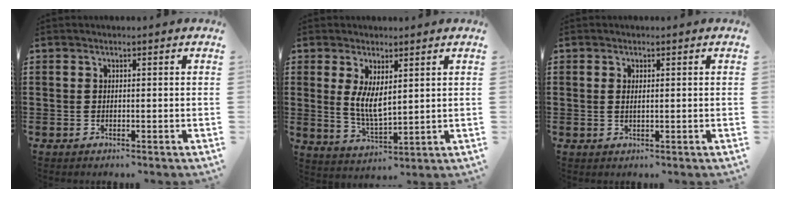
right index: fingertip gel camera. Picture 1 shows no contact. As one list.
[{"total": 5.4, "force": [1.4, 2.2, 4.7], "torque": [-0.101, -0.001, 0.024]}, {"total": 0.8, "force": [0.2, 0.2, 0.8], "torque": [-0.016, 0.001, 0.003]}]